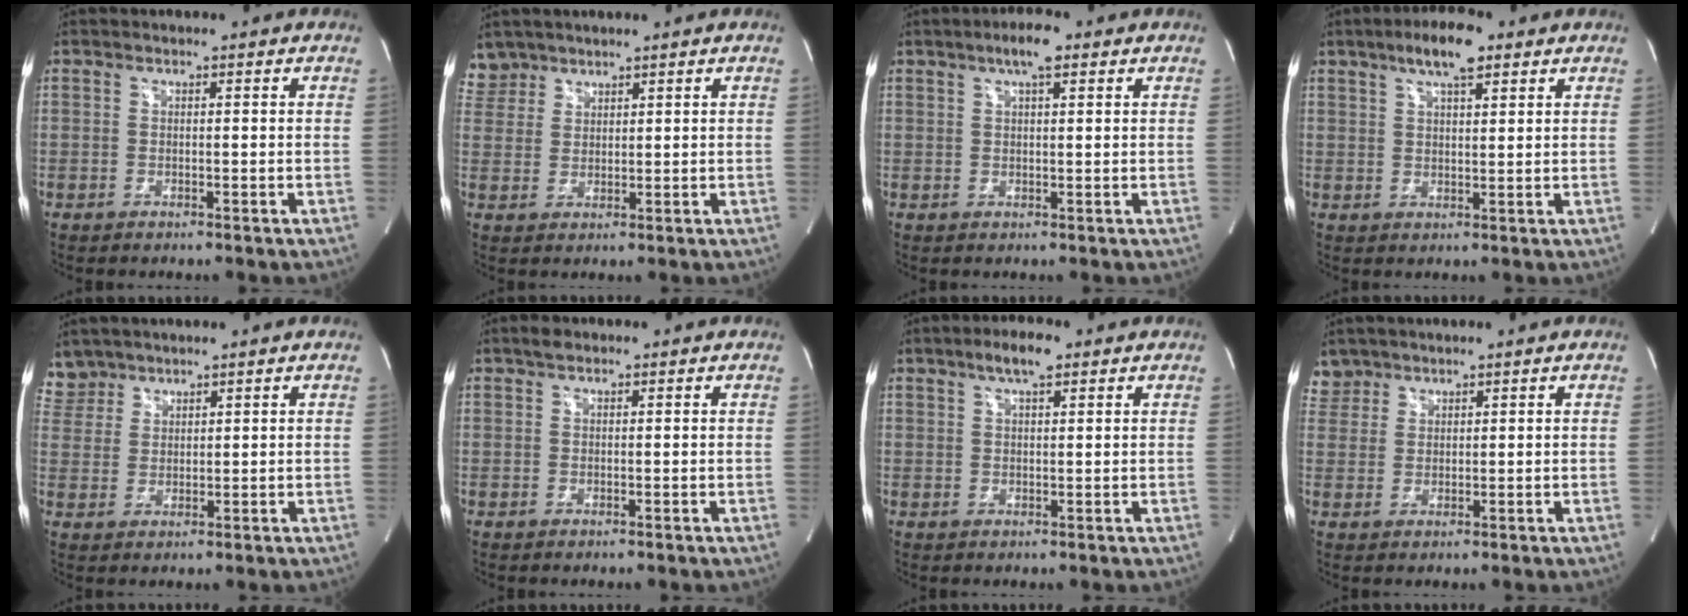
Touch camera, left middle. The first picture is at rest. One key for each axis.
{"total": 3.9, "fx": 3.4, "fy": 1.9, "fz": -0.5, "tx": 0.014, "ty": 0.008, "tz": 0.070}
{"total": 4.3, "fx": 2.6, "fy": 0.8, "fz": 3.4, "tx": -0.063, "ty": 0.009, "tz": 0.042}
{"total": 6.9, "fx": 4.4, "fy": 1.8, "fz": 5.1, "tx": -0.094, "ty": 0.011, "tz": 0.073}
{"total": 4.4, "fx": 3.9, "fy": 2.1, "fz": -0.5, "tx": 0.013, "ty": 0.009, "tz": 0.083}
{"total": 1.4, "fx": 1.1, "fy": 0.5, "fz": 0.7, "tx": -0.019, "ty": 0.011, "tz": 0.019}
{"total": 4.2, "fx": 2.7, "fy": 1.2, "fz": 3.0, "tx": -0.057, "ty": 0.007, "tz": 0.047}
{"total": 3.4, "fx": 2.8, "fy": 1.8, "fz": -0.4, "tx": 0.014, "ty": 0.008, "tz": 0.057}